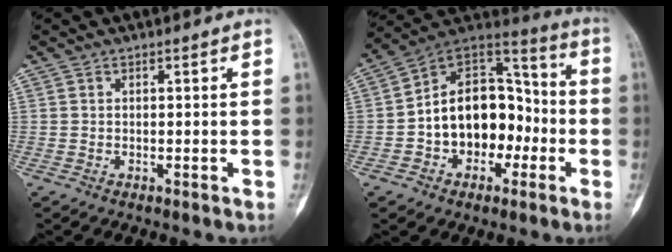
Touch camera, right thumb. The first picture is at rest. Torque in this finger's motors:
{"motor_torque": [0.04, 1.14, 0.80, -0.65, 0.37]}